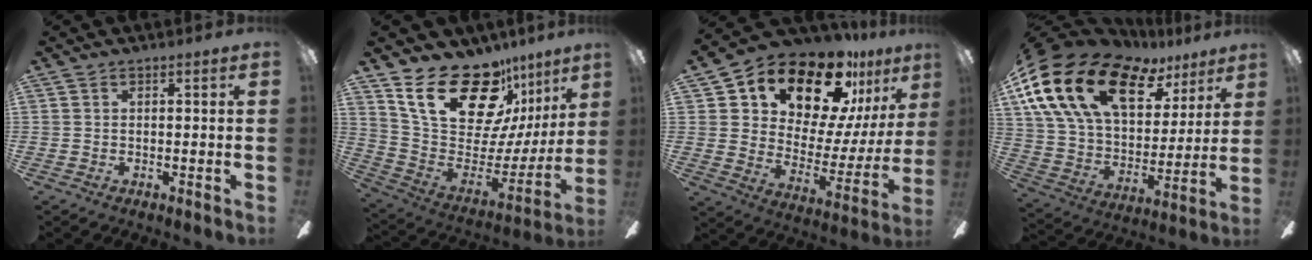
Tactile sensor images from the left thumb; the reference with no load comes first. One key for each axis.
{"total": 26.1, "fx": 16.8, "fy": 13.0, "fz": 15.2, "tx": -0.250, "ty": -0.113, "tz": 0.317}
{"total": 20.1, "fx": 16.0, "fy": 8.5, "fz": 8.6, "tx": -0.153, "ty": -0.114, "tz": 0.278}
{"total": 24.0, "fx": 13.2, "fy": 13.0, "fz": 15.2, "tx": -0.295, "ty": -0.065, "tz": 0.240}